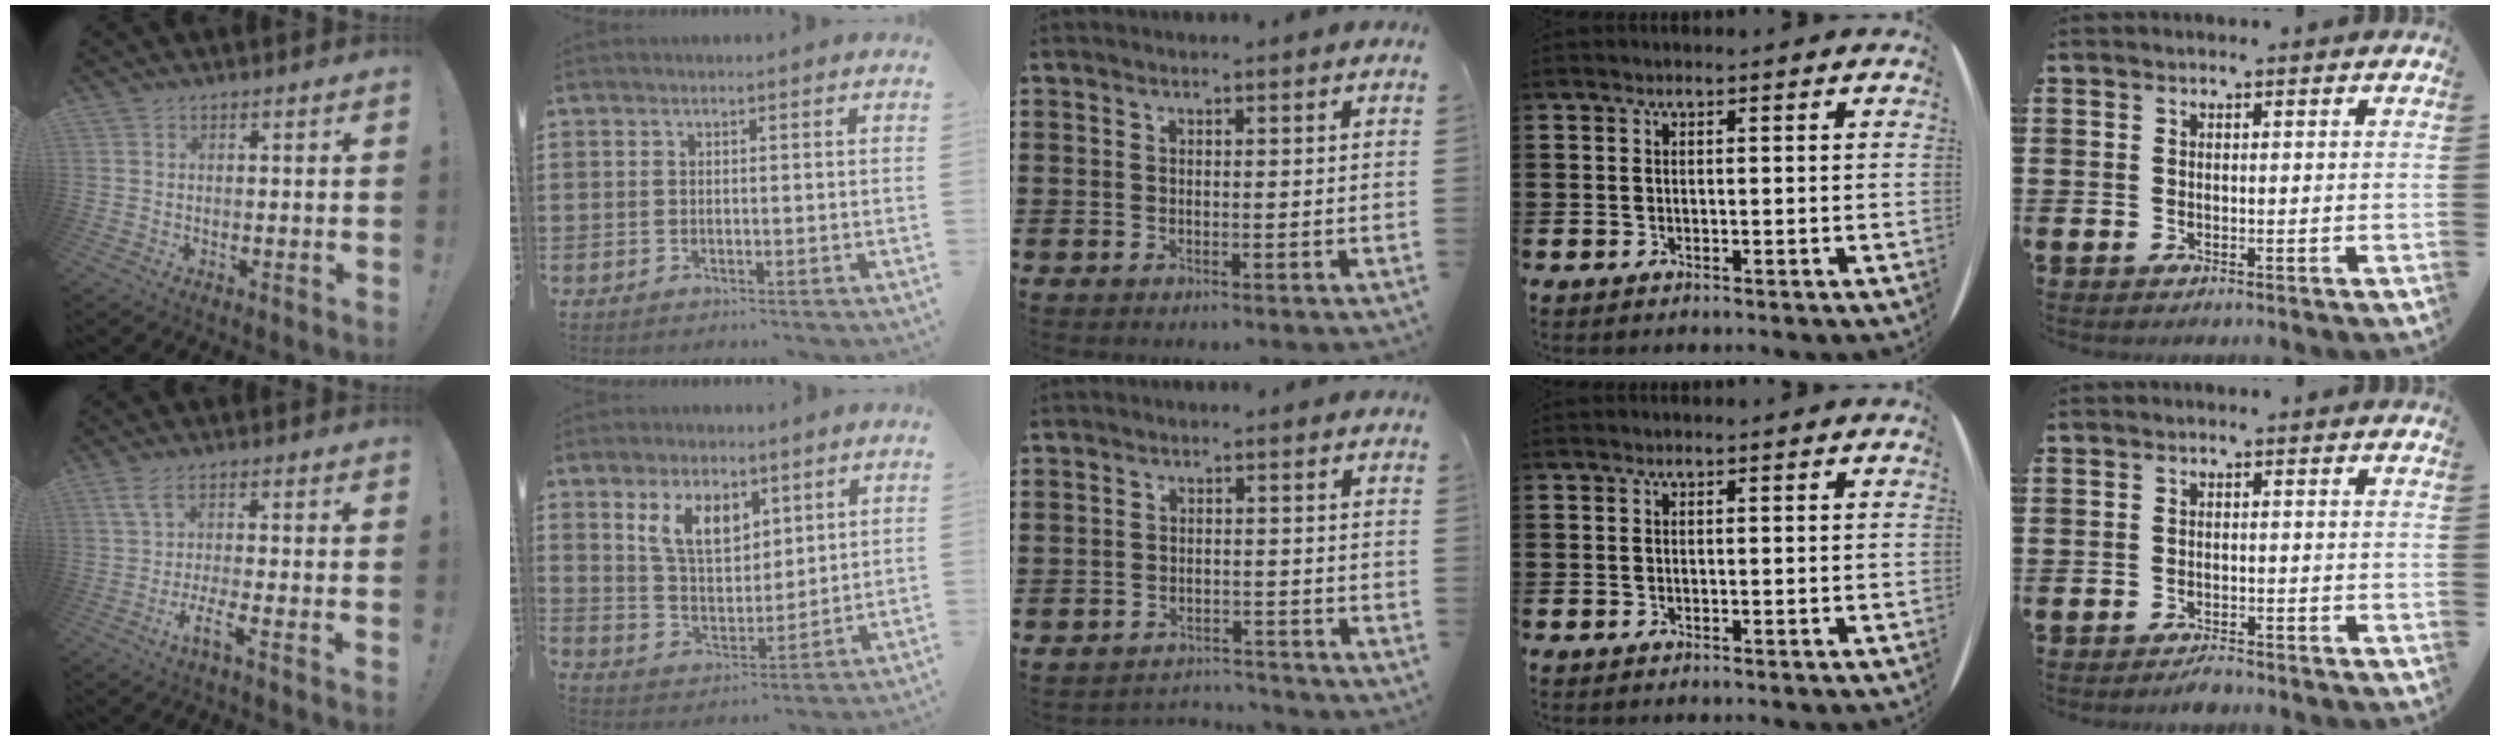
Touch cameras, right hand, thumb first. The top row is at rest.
{"thumb": {"total": 6.6, "force": [-1.0, 0.3, 6.5], "torque": [-0.138, -0.011, -0.022]}, "index": {"total": 8.0, "force": [4.5, 4.4, 4.9], "torque": [-0.116, 0.008, 0.084]}, "middle": {"total": 3.1, "force": [-3.0, 0.5, -0.3], "torque": [-0.003, -0.001, -0.067]}, "little": {"total": 1.4, "force": [-1.4, 0.1, 0.2], "torque": [-0.007, 0.002, -0.028]}}